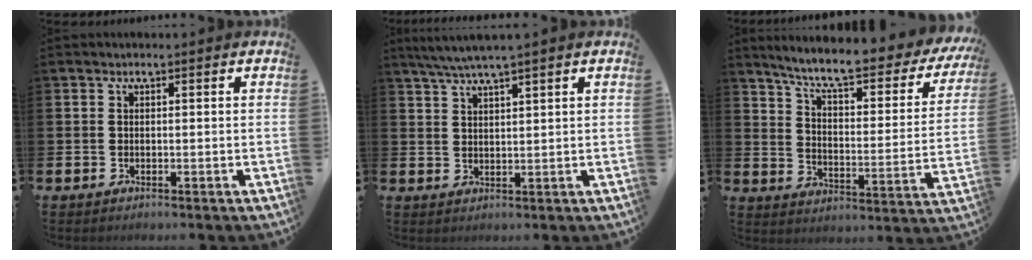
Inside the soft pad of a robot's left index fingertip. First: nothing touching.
{"total": 3.9, "force": [3.4, -0.4, 1.8], "torque": [-0.046, -0.005, 0.063]}
{"total": 7.9, "force": [6.7, 1.3, 3.9], "torque": [-0.100, -0.049, 0.107]}